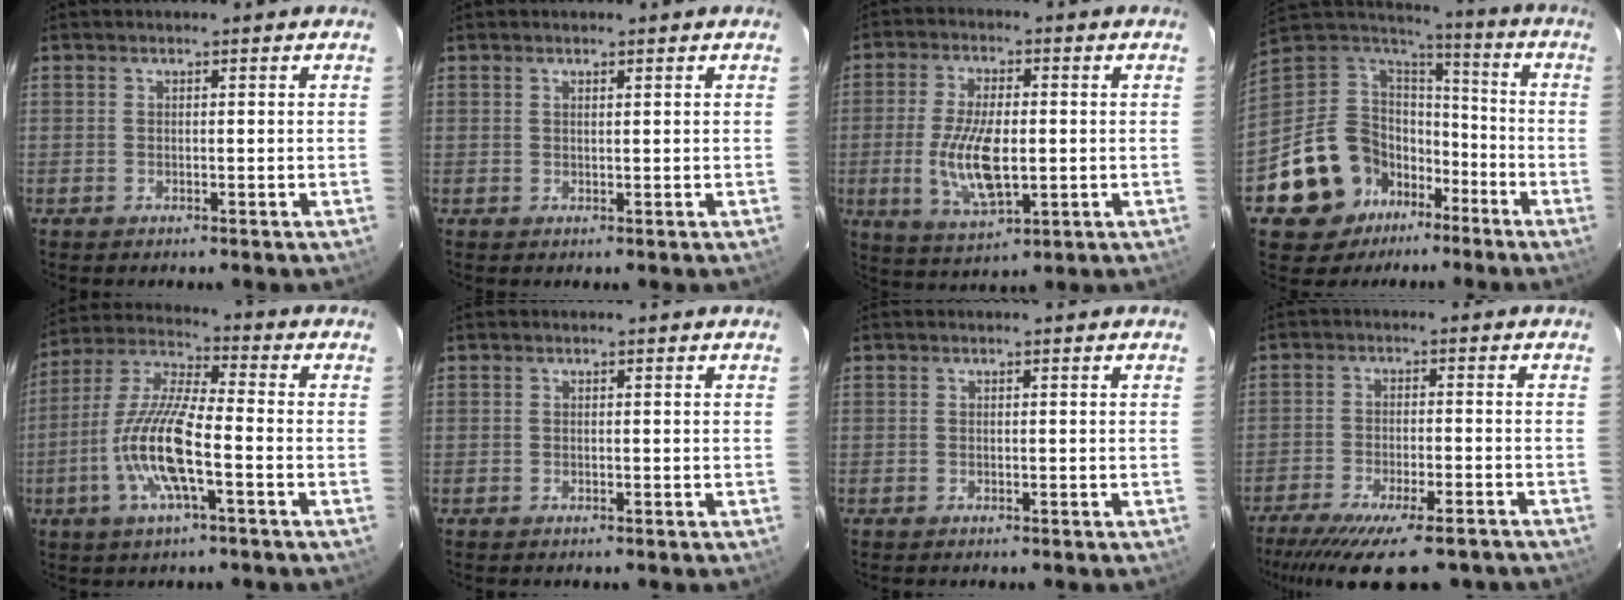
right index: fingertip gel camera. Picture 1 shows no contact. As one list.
[{"total": 0.6, "force": [0.5, 0.1, 0.4], "torque": [-0.006, 0.001, 0.009]}, {"total": 11.6, "force": [-1.4, 4.9, 10.4], "torque": [-0.210, -0.010, -0.023]}, {"total": 17.7, "force": [-10.5, 13.0, 5.9], "torque": [-0.160, 0.043, -0.167]}, {"total": 13.3, "force": [-4.1, 2.6, 12.4], "torque": [-0.259, -0.002, -0.086]}, {"total": 0.0}, {"total": 0.0}, {"total": 17.7, "force": [-14.3, 4.3, 9.6], "torque": [-0.188, -0.043, -0.211]}]